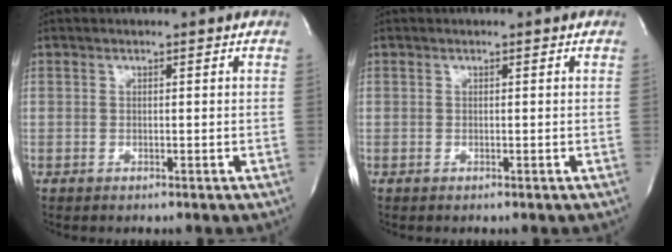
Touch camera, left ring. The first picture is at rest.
{"total": 0.0}